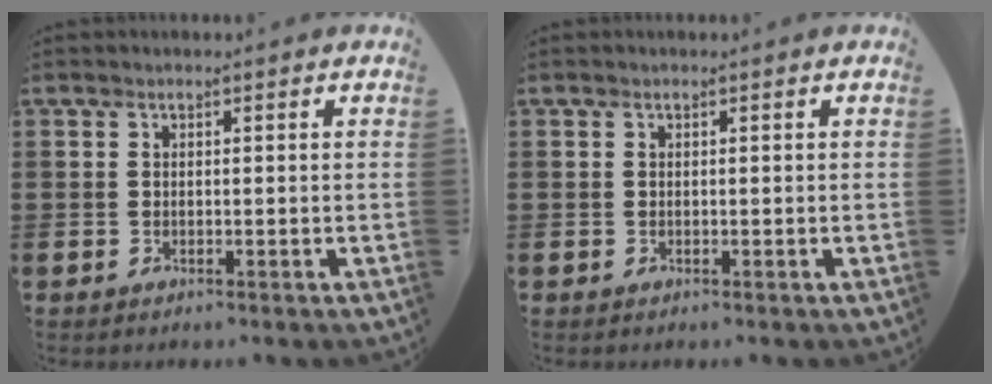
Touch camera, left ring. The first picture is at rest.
{"total": 0.0}